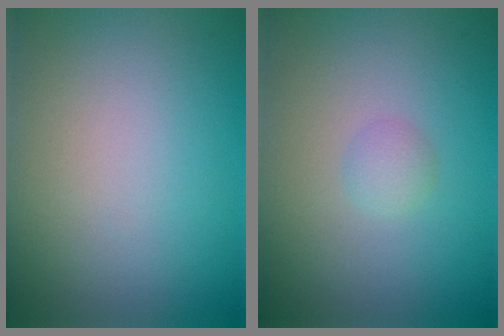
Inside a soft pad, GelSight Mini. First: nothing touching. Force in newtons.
{"total": 1.1, "press": 1.1, "slide": 0.1}